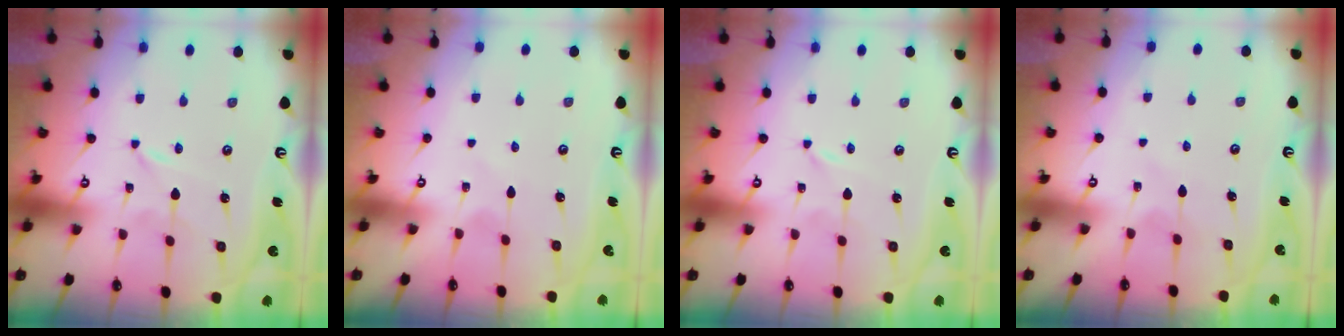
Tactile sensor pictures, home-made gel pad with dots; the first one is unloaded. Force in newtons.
{"total": 1.4, "press": 1.4, "slide": 0.2}
{"total": 0.0}
{"total": 4.1, "press": 4.0, "slide": 0.5}